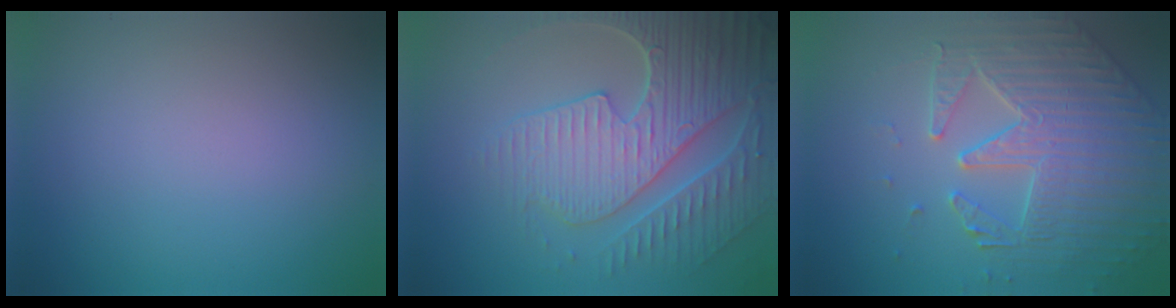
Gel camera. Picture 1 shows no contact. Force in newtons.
{"total": 7.8, "press": 6.0, "slide": 5.0}
{"total": 4.8, "press": 4.8, "slide": 0.5}